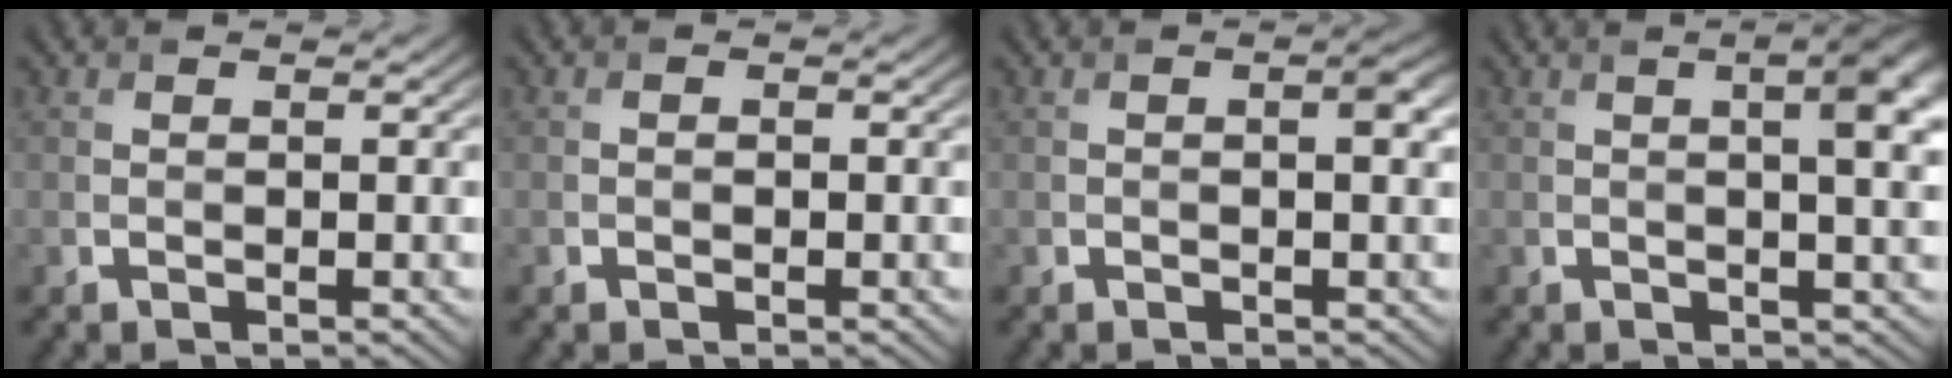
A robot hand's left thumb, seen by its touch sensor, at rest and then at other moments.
{"total": 0.7, "force": [-0.6, 0.4, 0.1], "torque": [-0.003, -0.002, -0.016]}
{"total": 2.2, "force": [0.1, 0.9, 2.0], "torque": [-0.025, 0.006, 0.000]}
{"total": 6.6, "force": [1.4, 2.1, 6.1], "torque": [-0.076, 0.014, 0.018]}